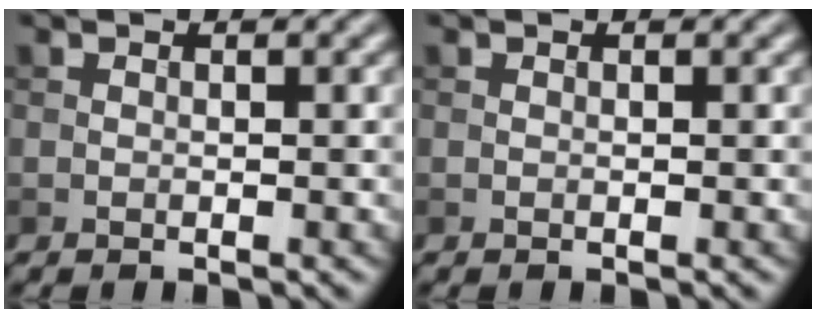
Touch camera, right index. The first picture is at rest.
{"total": 0.0}